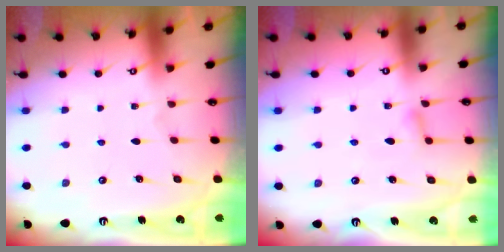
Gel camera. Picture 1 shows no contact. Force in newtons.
{"total": 7.4, "press": 7.4, "slide": 0.6}